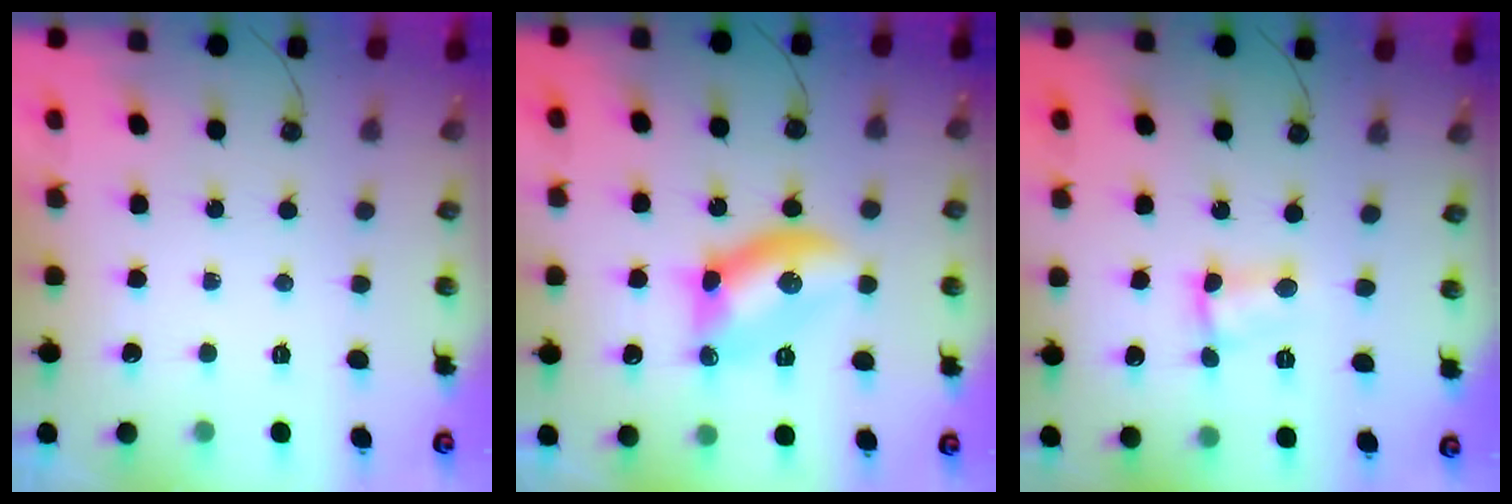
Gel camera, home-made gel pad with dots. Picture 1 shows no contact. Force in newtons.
{"total": 11.7, "press": 11.7, "slide": 0.5}
{"total": 4.1, "press": 2.5, "slide": 3.2}